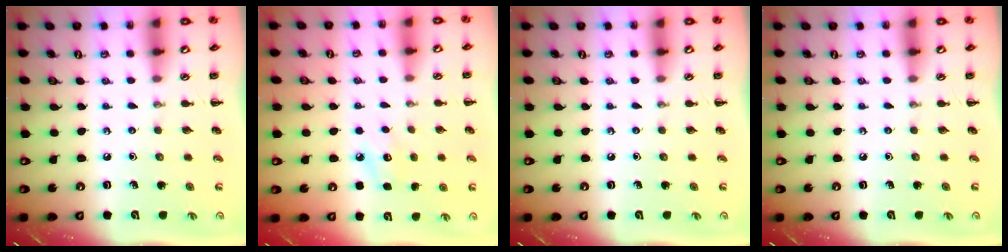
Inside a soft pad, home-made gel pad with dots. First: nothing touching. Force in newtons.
{"total": 8.2, "press": 8.0, "slide": 1.9}
{"total": 0.0}
{"total": 0.0}